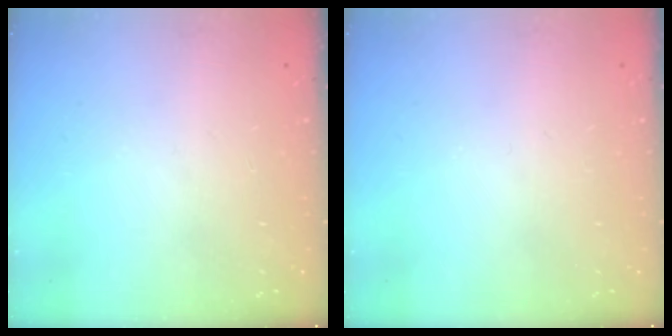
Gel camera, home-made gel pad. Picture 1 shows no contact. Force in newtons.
{"total": 0.0}